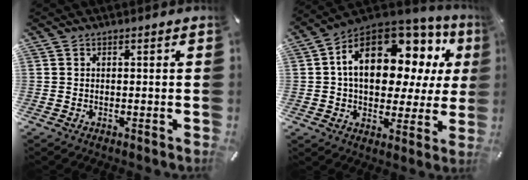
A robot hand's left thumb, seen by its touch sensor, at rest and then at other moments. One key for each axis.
{"total": 19.6, "fx": 6.5, "fy": 11.9, "fz": 14.2, "tx": -0.228, "ty": -0.029, "tz": 0.109}